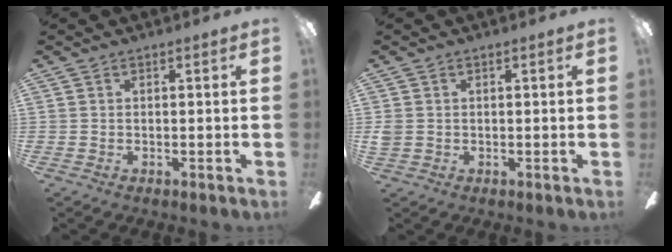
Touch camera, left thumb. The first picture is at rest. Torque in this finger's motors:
{"motor_torque": [0.06, 0.13, 0.19, -0.27, 0.00]}